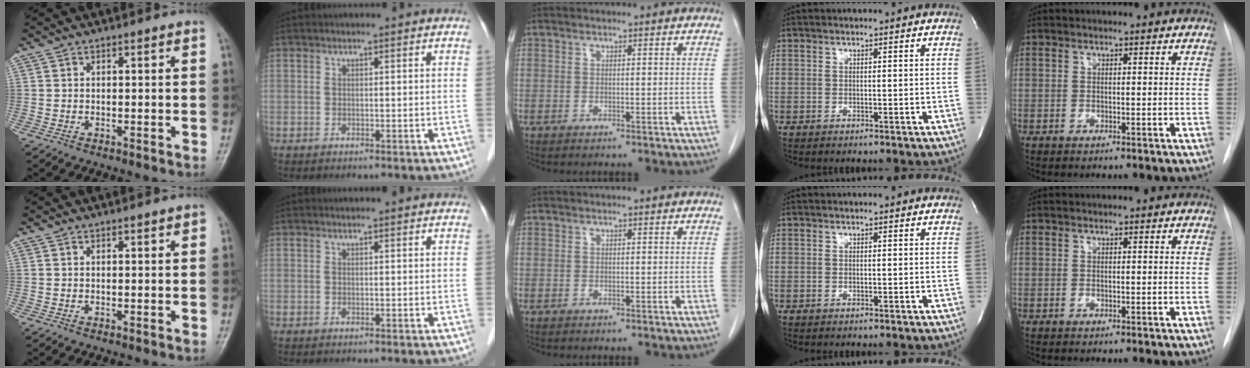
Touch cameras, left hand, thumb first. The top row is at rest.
{"thumb": {"total": 1.0, "force": [0.5, 0.3, 0.8], "torque": [-0.010, 0.001, 0.006]}, "index": {"total": 1.7, "force": [1.7, 0.2, 0.2], "torque": [-0.011, 0.005, 0.015]}}